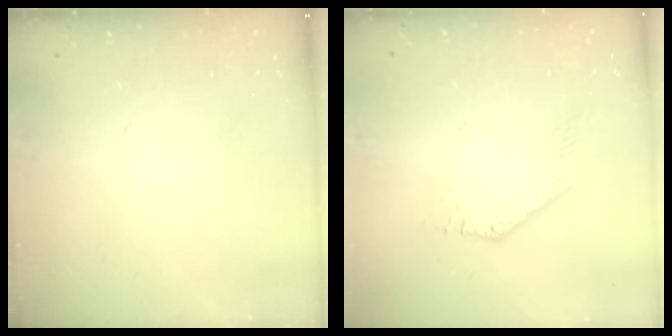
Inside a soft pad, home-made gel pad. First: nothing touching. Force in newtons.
{"total": 0.6, "press": 0.5, "slide": 0.3}